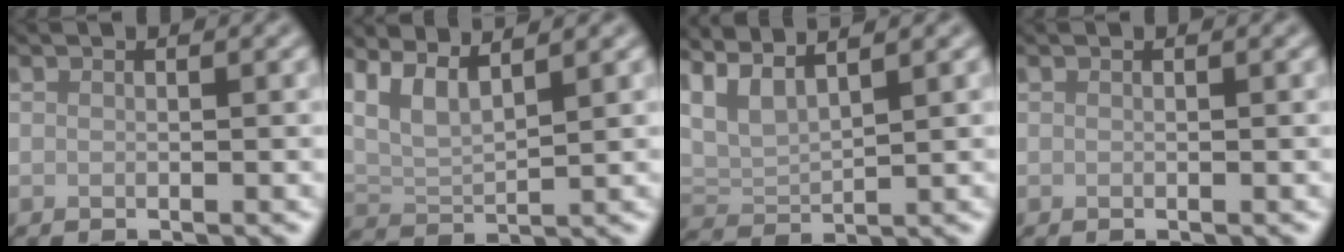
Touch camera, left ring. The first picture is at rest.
{"total": 4.5, "force": [3.2, 1.5, 2.8], "torque": [-0.064, 0.002, 0.064]}
{"total": 4.4, "force": [3.3, 1.4, 2.6], "torque": [-0.065, 0.008, 0.069]}
{"total": 0.0}